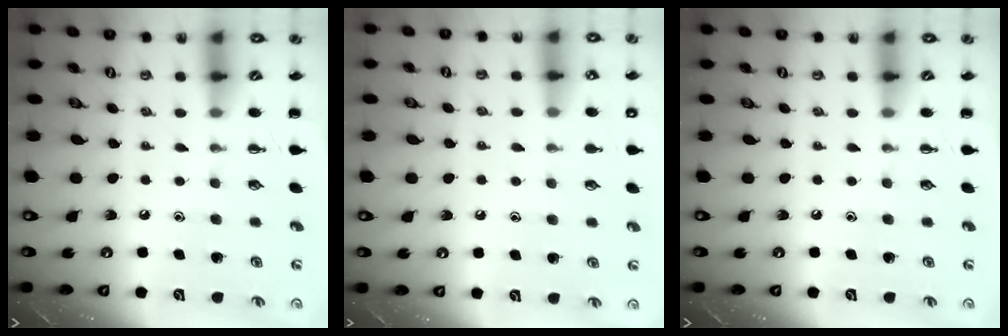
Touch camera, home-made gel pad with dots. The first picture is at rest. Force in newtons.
{"total": 7.6, "press": 7.1, "slide": 2.7}
{"total": 0.0}